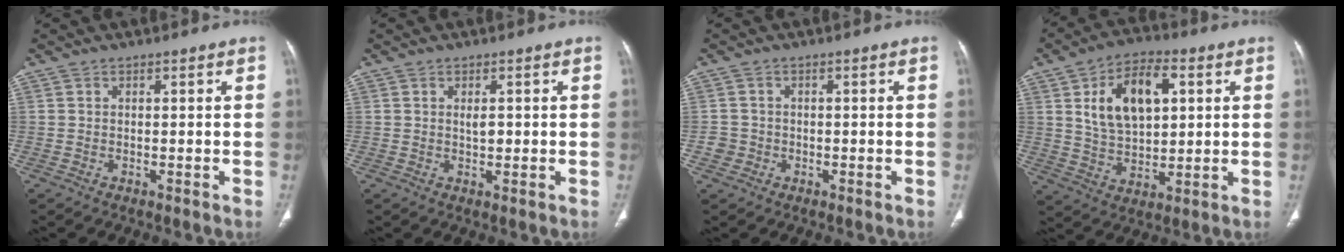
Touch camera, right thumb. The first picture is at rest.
{"total": 1.8, "force": [0.2, 0.9, 1.6], "torque": [-0.028, -0.002, 0.006]}
{"total": 2.2, "force": [-0.7, 2.1, 0.2], "torque": [0.006, 0.009, -0.015]}
{"total": 14.1, "force": [4.1, 8.2, 10.7], "torque": [-0.164, -0.001, 0.076]}